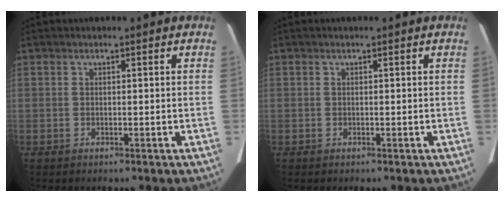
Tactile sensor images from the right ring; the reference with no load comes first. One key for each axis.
{"total": 0.0}